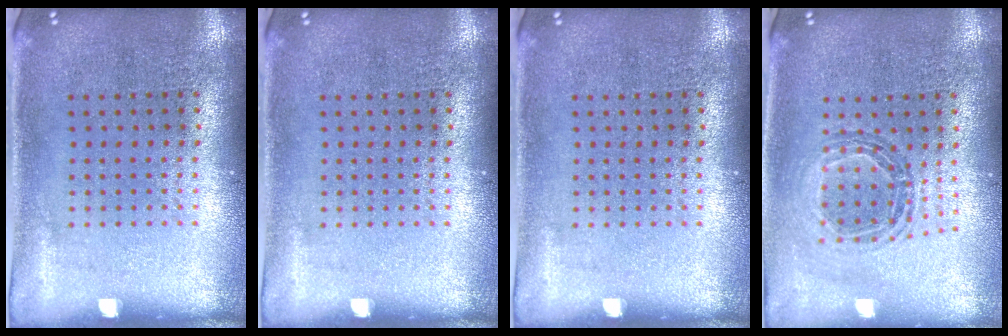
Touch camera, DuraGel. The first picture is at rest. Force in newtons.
{"total": 0.0}
{"total": 0.0}
{"total": 0.9, "press": 0.9, "slide": 0.2}